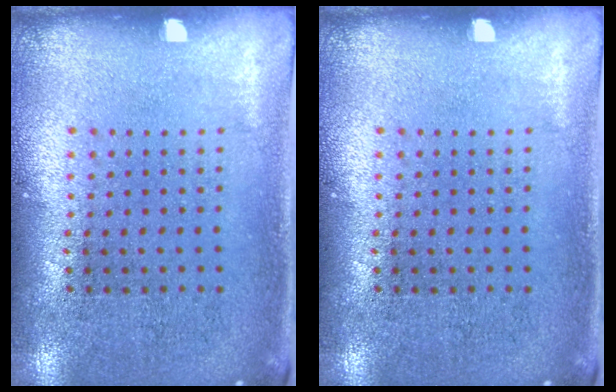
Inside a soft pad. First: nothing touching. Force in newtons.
{"total": 0.0}